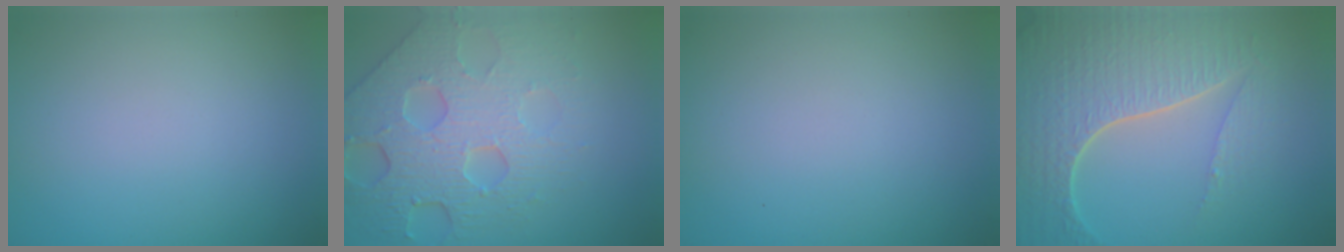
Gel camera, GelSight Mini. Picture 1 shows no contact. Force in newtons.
{"total": 7.4, "press": 5.6, "slide": 4.9}
{"total": 0.0}
{"total": 7.4, "press": 5.4, "slide": 5.1}